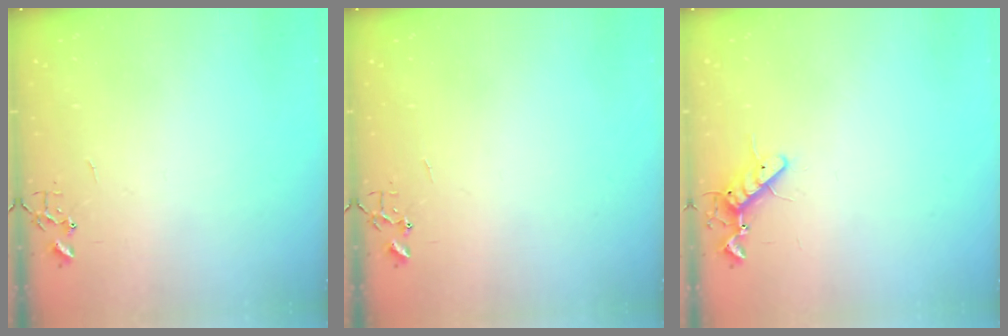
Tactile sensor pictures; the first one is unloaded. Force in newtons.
{"total": 0.0}
{"total": 8.5, "press": 8.4, "slide": 1.5}